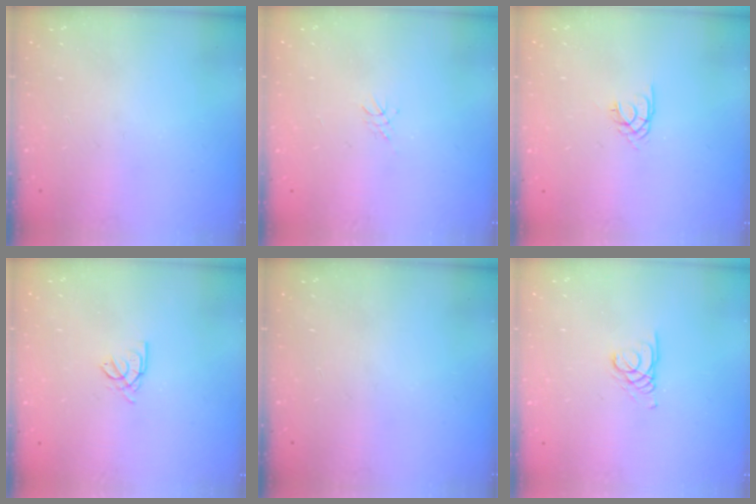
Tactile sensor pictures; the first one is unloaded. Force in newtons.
{"total": 4.1, "press": 4.1, "slide": 0.5}
{"total": 1.7, "press": 1.7, "slide": 0.1}
{"total": 2.2, "press": 2.2, "slide": 0.6}
{"total": 0.0}
{"total": 1.7, "press": 1.7, "slide": 0.2}